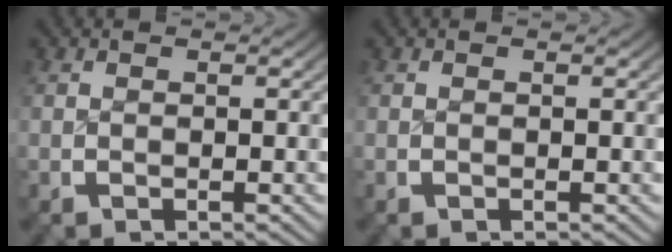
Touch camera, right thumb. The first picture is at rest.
{"total": 0.0}